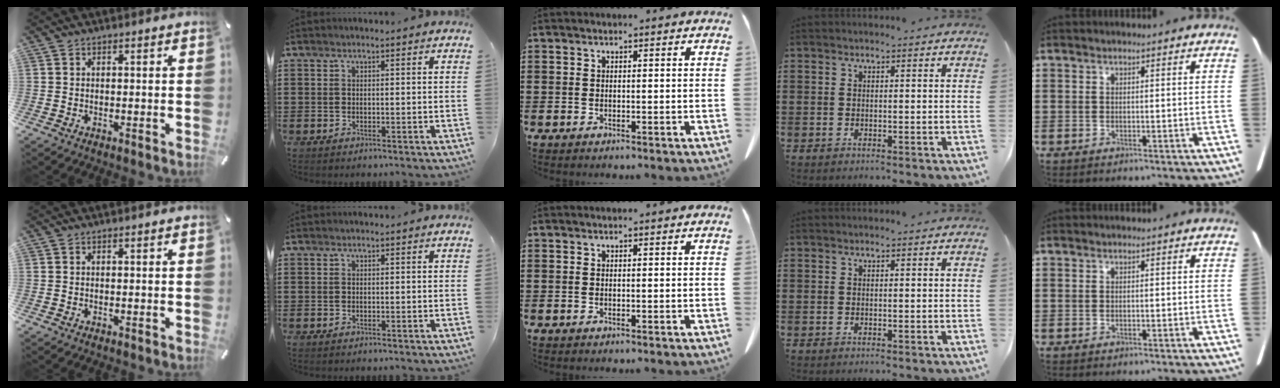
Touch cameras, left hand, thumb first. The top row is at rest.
{}